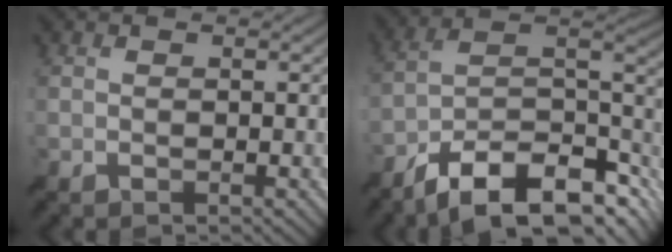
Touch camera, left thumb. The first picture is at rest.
{"total": 14.5, "force": [-9.1, 4.9, 10.1], "torque": [-0.209, -0.011, -0.147]}